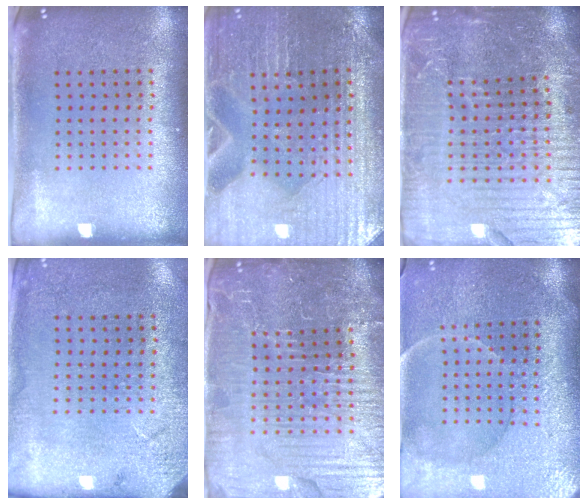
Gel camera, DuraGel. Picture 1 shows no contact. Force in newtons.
{"total": 2.2, "press": 2.1, "slide": 0.2}
{"total": 6.2, "press": 5.5, "slide": 2.8}
{"total": 2.6, "press": 2.2, "slide": 1.3}
{"total": 6.4, "press": 5.8, "slide": 2.6}
{"total": 3.8, "press": 3.5, "slide": 1.5}